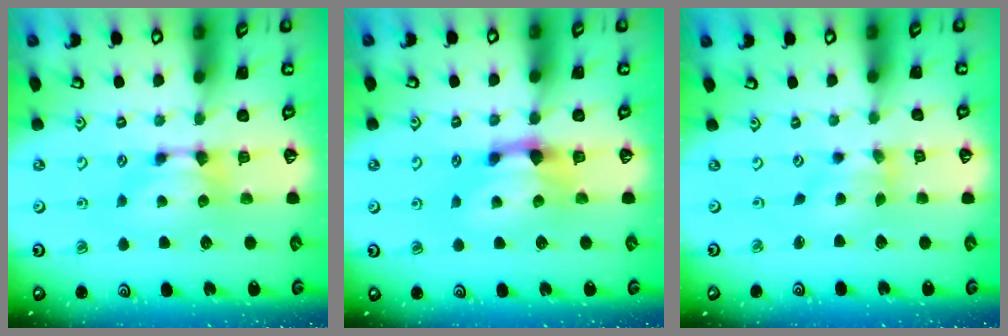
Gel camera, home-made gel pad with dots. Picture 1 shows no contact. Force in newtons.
{"total": 2.5, "press": 2.0, "slide": 1.5}
{"total": 1.7, "press": 1.0, "slide": 1.3}